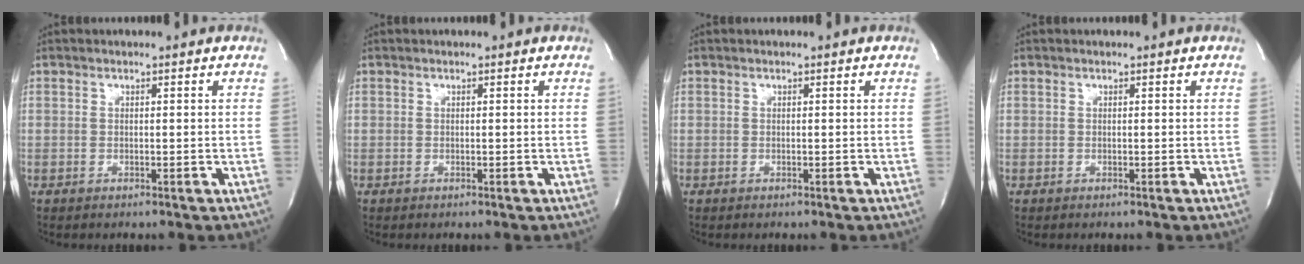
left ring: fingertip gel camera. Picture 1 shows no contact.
{"total": 0.0}
{"total": 0.0}
{"total": 0.0}